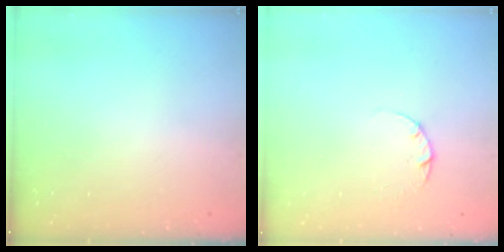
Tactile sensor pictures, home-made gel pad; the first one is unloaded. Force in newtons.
{"total": 2.2, "press": 2.2, "slide": 0.3}